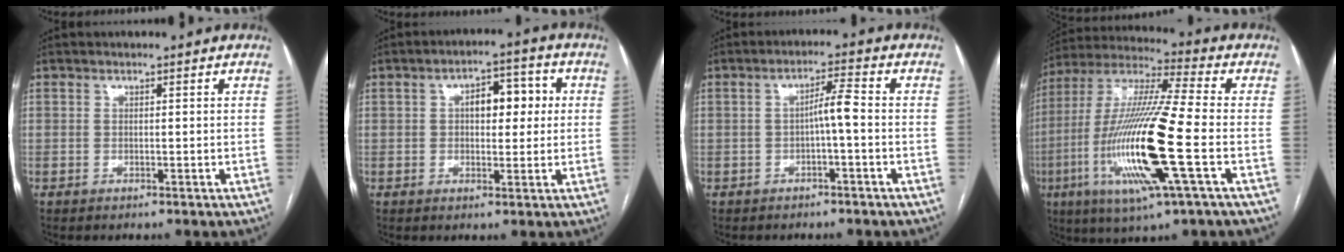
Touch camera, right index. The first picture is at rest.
{"total": 6.8, "force": [1.1, 3.3, 5.9], "torque": [-0.080, 0.027, 0.017]}
{"total": 3.6, "force": [-0.7, 0.1, 3.5], "torque": [-0.059, 0.011, -0.010]}
{"total": 20.4, "force": [-5.3, 1.0, 19.6], "torque": [-0.421, -0.022, -0.105]}